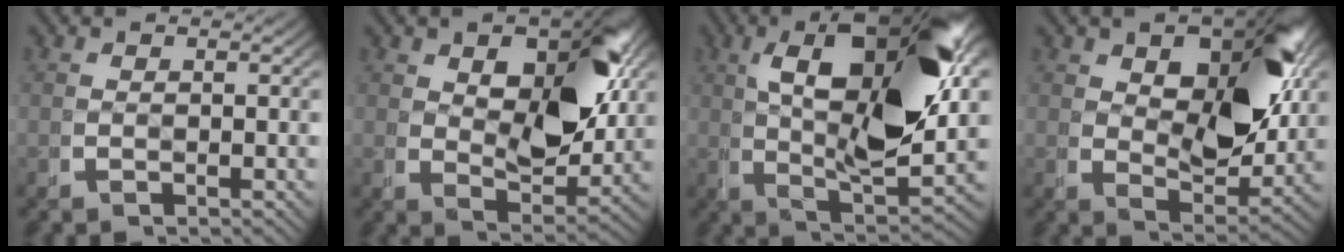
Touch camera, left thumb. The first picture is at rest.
{"total": 8.7, "force": [2.0, 4.6, 7.1], "torque": [-0.111, -0.032, 0.047]}
{"total": 18.3, "force": [2.8, 7.8, 16.3], "torque": [-0.260, -0.011, 0.053]}
{"total": 10.0, "force": [2.3, 5.3, 8.3], "torque": [-0.124, -0.033, 0.052]}